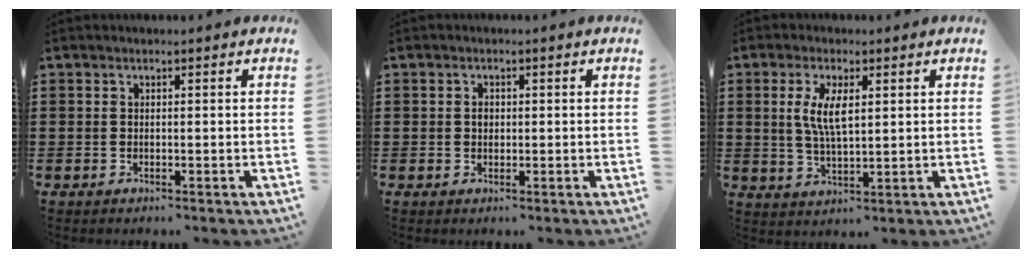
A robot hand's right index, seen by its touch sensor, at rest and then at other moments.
{"total": 1.2, "force": [0.1, 0.9, 0.8], "torque": [-0.019, 0.004, 0.002]}
{"total": 5.6, "force": [1.3, 1.9, 5.1], "torque": [-0.104, 0.006, 0.021]}